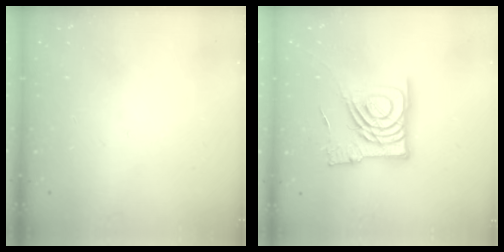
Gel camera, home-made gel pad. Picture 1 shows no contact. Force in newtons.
{"total": 14.9, "press": 14.8, "slide": 1.8}